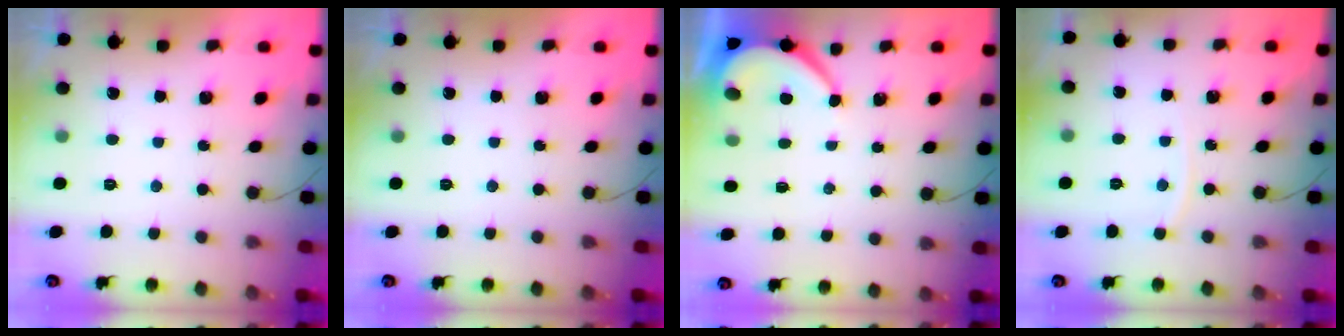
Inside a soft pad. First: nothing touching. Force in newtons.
{"total": 0.0}
{"total": 5.8, "press": 5.8, "slide": 0.6}
{"total": 4.0, "press": 3.9, "slide": 0.6}